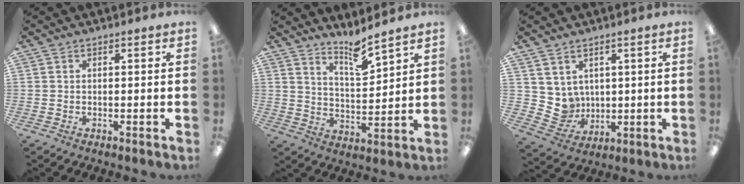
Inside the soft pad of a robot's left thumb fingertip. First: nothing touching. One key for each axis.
{"total": 8.2, "fx": 7.2, "fy": 1.3, "fz": 3.7, "tx": -0.054, "ty": -0.056, "tz": 0.122}
{"total": 6.1, "fx": 3.3, "fy": 5.1, "fz": 0.3, "tx": -0.032, "ty": -0.025, "tz": 0.072}